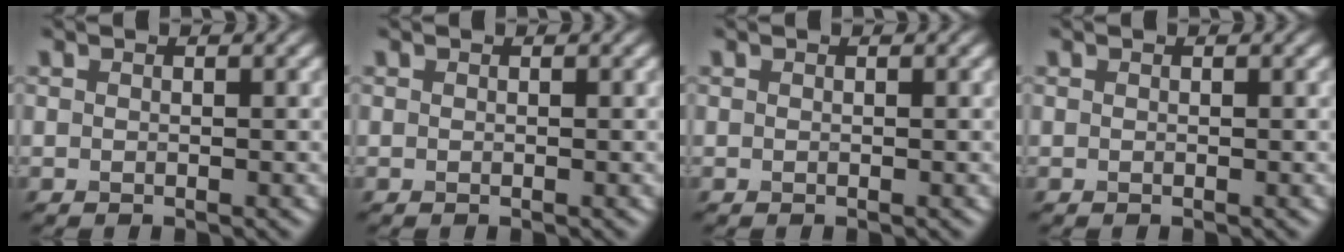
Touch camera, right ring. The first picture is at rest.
{"total": 0.0}
{"total": 0.0}
{"total": 0.0}